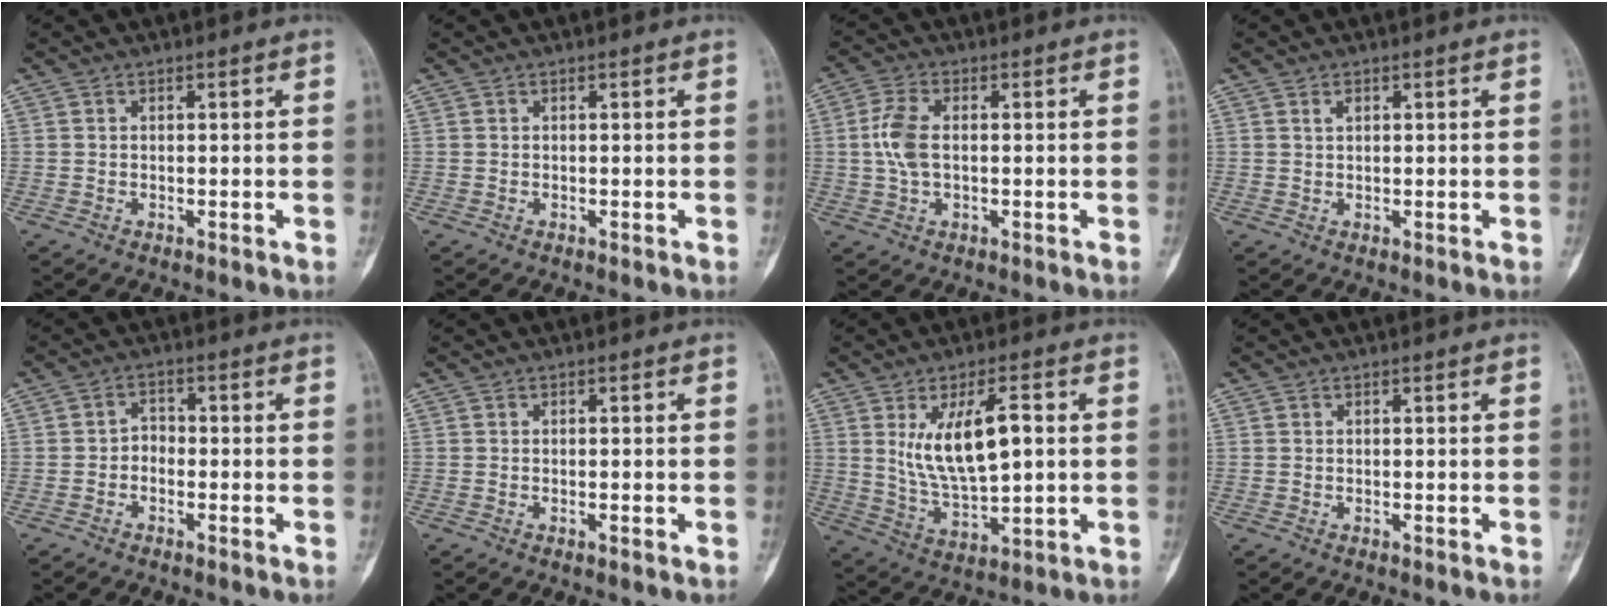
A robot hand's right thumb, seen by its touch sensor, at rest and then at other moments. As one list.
[{"total": 0.0}, {"total": 6.2, "force": [0.2, 3.3, 5.2], "torque": [-0.123, 0.010, 0.001]}, {"total": 1.1, "force": [0.6, 0.6, 0.7], "torque": [-0.010, 0.000, 0.010]}, {"total": 2.3, "force": [-1.0, 1.7, 1.1], "torque": [-0.002, 0.014, -0.027]}, {"total": 0.8, "force": [-0.3, 0.2, 0.7], "torque": [-0.012, 0.003, -0.003]}, {"total": 12.5, "force": [2.4, 5.1, 11.2], "torque": [-0.193, -0.010, 0.056]}, {"total": 0.0}]